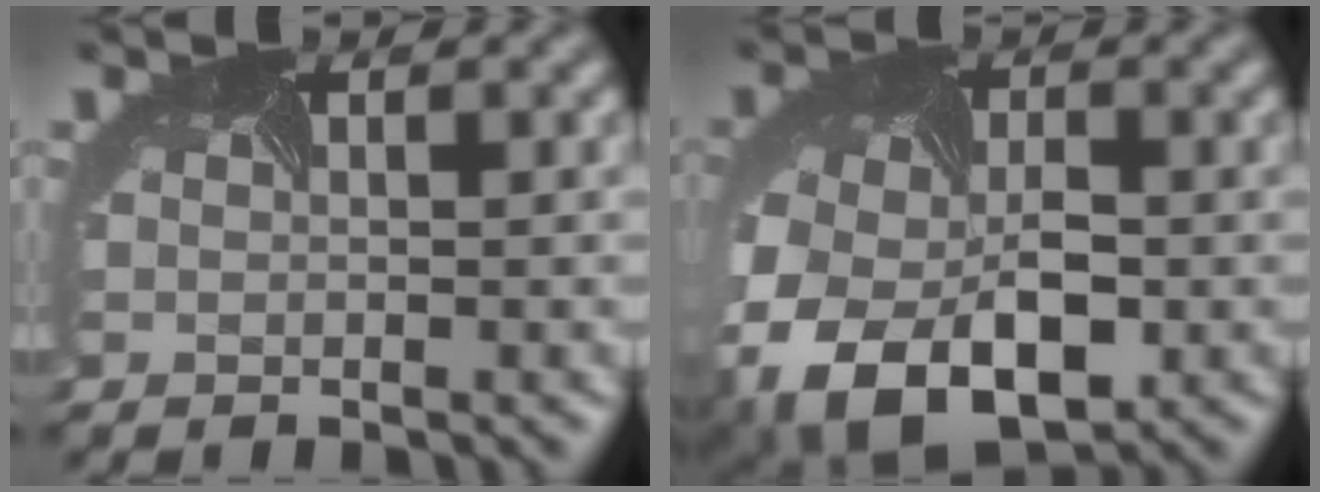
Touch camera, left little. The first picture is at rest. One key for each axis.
{"total": 10.6, "fx": -3.8, "fy": 6.9, "fz": 7.1, "tx": -0.156, "ty": -0.042, "tz": -0.057}